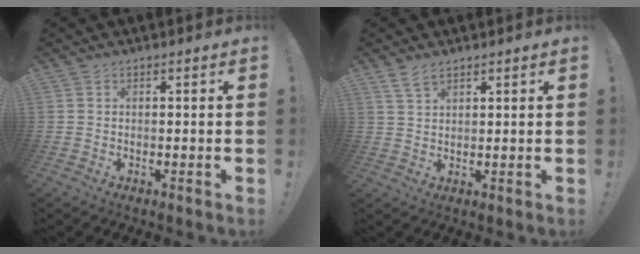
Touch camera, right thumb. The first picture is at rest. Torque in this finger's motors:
{"motor_torque": [0.11, 0.59, 0.10, -0.17, -0.02]}